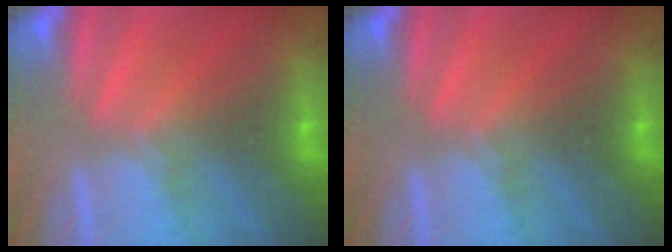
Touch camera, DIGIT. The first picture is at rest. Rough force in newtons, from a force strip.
{"total": 0.0}